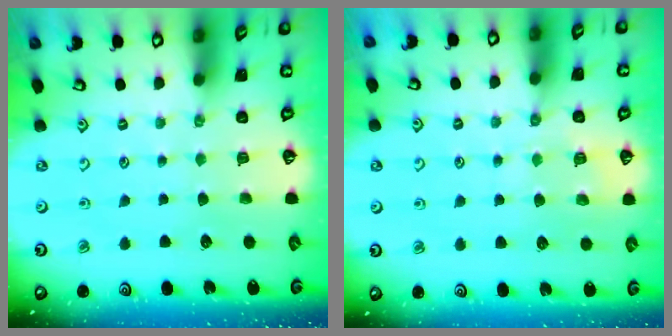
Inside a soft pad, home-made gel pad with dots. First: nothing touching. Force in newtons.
{"total": 5.8, "press": 5.7, "slide": 0.6}